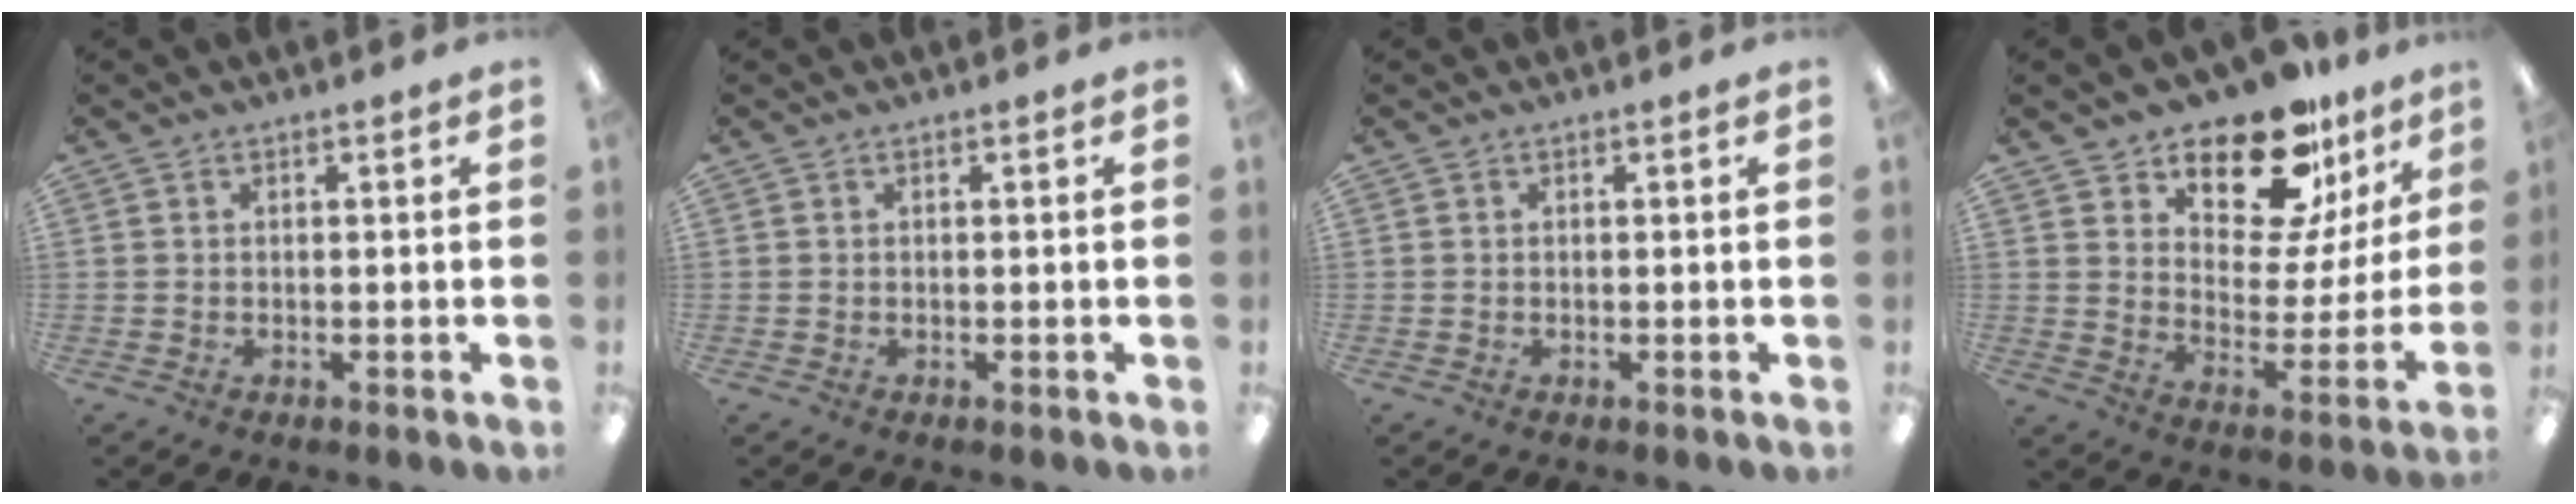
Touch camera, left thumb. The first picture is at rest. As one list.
[{"total": 0.0}, {"total": 0.0}, {"total": 18.4, "force": [14.5, 7.6, 8.5], "torque": [-0.143, -0.105, 0.251]}]